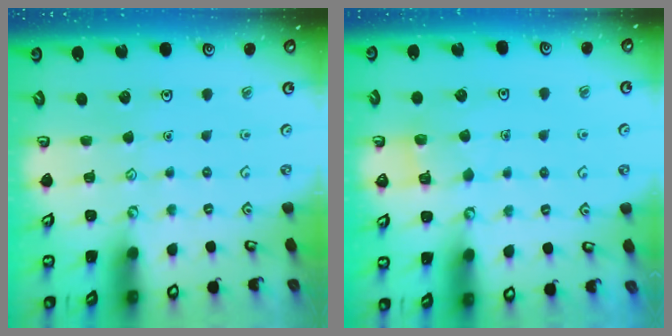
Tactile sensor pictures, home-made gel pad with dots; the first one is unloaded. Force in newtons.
{"total": 4.7, "press": 4.7, "slide": 0.3}